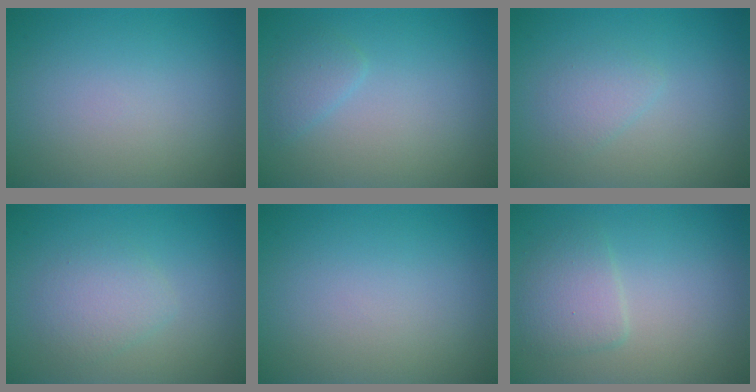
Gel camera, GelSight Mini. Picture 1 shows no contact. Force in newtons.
{"total": 1.4, "press": 1.4, "slide": 0.1}
{"total": 1.5, "press": 1.5, "slide": 0.1}
{"total": 2.3, "press": 2.3, "slide": 0.1}
{"total": 0.0}
{"total": 2.4, "press": 2.4, "slide": 0.0}